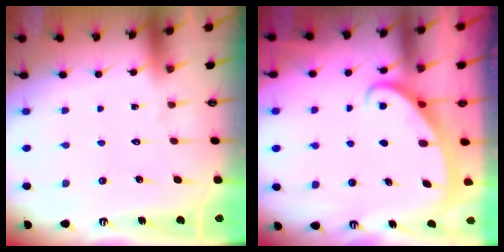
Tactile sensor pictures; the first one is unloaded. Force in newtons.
{"total": 2.4, "press": 2.4, "slide": 0.4}